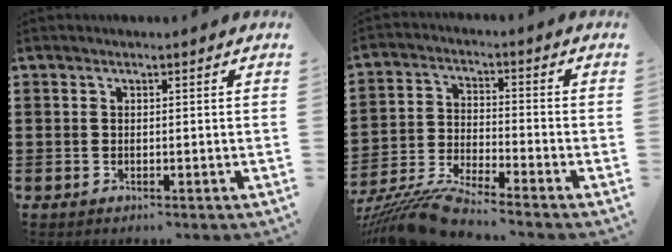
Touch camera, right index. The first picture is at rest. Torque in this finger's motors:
{"motor_torque": [0.81, 0.96, -0.04, -0.05]}